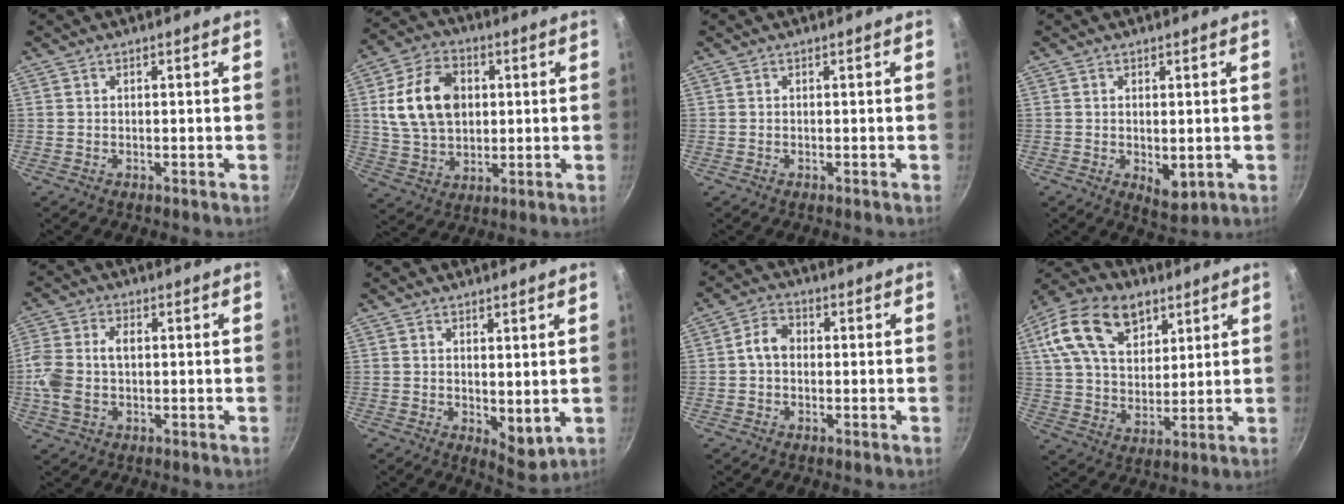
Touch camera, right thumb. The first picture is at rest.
{"total": 15.0, "force": [2.6, 10.8, 10.1], "torque": [-0.163, 0.005, 0.046]}
{"total": 0.0}
{"total": 4.7, "force": [-0.4, 2.5, 4.0], "torque": [-0.056, -0.014, 0.000]}
{"total": 8.8, "force": [-0.1, 5.7, 6.7], "torque": [-0.145, 0.013, -0.011]}
{"total": 5.2, "force": [1.2, 2.6, 4.3], "torque": [-0.053, -0.025, 0.022]}
{"total": 4.5, "force": [-0.1, 3.6, 2.8], "torque": [-0.036, 0.015, -0.013]}
{"total": 19.2, "force": [8.8, 12.2, 11.9], "torque": [-0.190, -0.012, 0.148]}